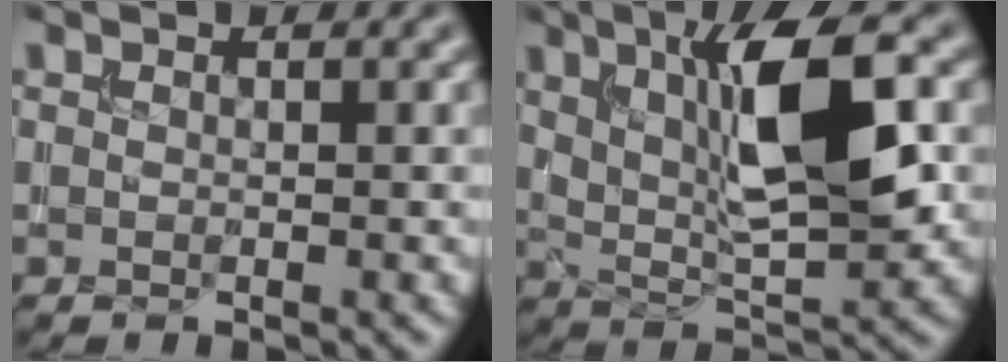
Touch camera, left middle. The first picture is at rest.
{"total": 9.2, "force": [2.4, 2.8, 8.5], "torque": [-0.142, -0.002, 0.041]}